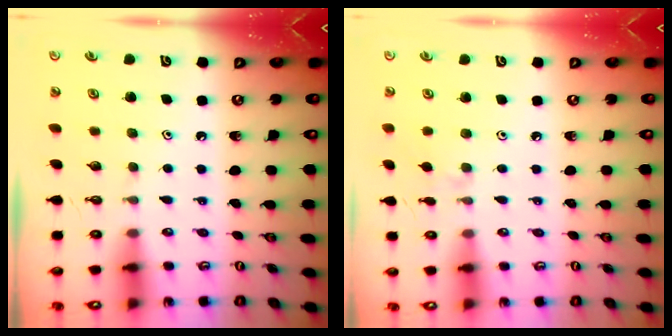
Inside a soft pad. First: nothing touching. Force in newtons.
{"total": 1.1, "press": 1.0, "slide": 0.4}